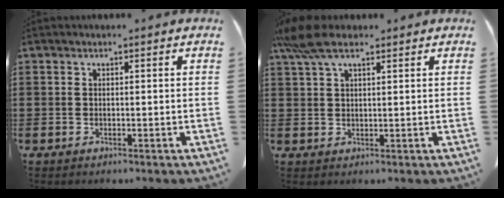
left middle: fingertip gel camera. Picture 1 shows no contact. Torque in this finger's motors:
{"motor_torque": [0.98, 0.84, 0.40, 0.13]}